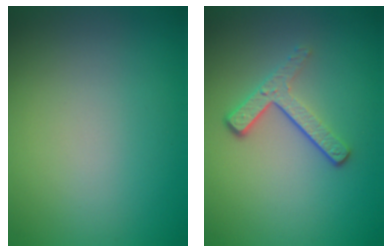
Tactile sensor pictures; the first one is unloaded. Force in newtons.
{"total": 3.3, "press": 2.4, "slide": 2.3}